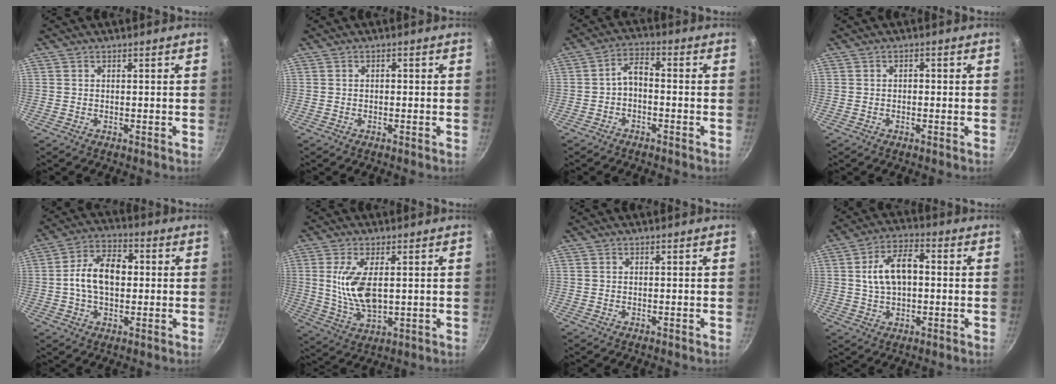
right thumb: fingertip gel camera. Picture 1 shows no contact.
{"total": 0.7, "force": [-0.1, 0.5, 0.5], "torque": [-0.004, 0.005, -0.003]}
{"total": 4.6, "force": [-1.0, 2.6, 3.6], "torque": [-0.056, 0.025, -0.028]}
{"total": 1.0, "force": [-0.1, 0.8, 0.7], "torque": [-0.002, 0.005, -0.005]}
{"total": 11.4, "force": [0.4, 7.2, 8.8], "torque": [-0.148, 0.023, 0.000]}
{"total": 9.8, "force": [1.3, 4.5, 8.6], "torque": [-0.171, -0.016, 0.035]}
{"total": 0.0}
{"total": 10.0, "force": [1.0, 5.8, 8.1], "torque": [-0.138, 0.018, 0.015]}